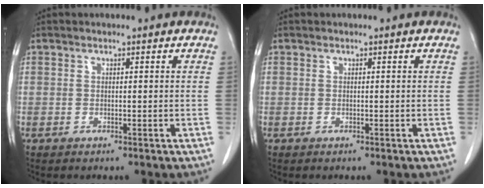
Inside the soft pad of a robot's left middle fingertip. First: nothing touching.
{"total": 0.0}